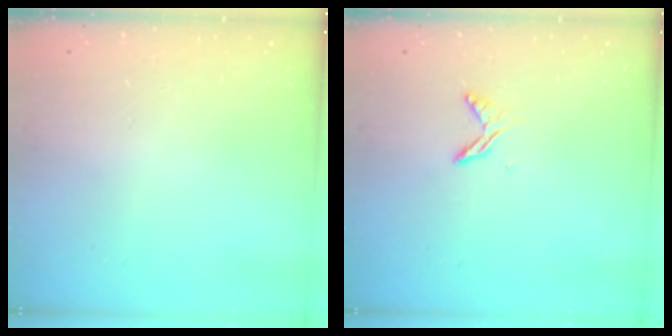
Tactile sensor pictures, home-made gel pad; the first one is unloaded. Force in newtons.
{"total": 5.2, "press": 5.1, "slide": 0.7}